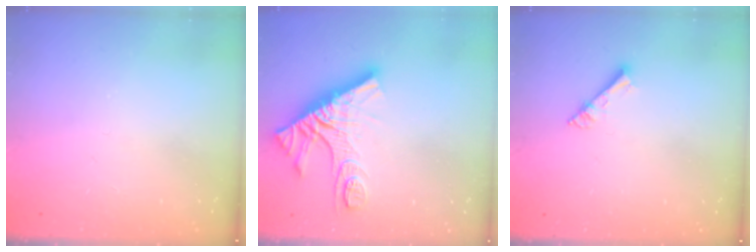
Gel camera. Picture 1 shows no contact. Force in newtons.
{"total": 14.9, "press": 14.9, "slide": 1.1}
{"total": 4.1, "press": 4.1, "slide": 0.4}